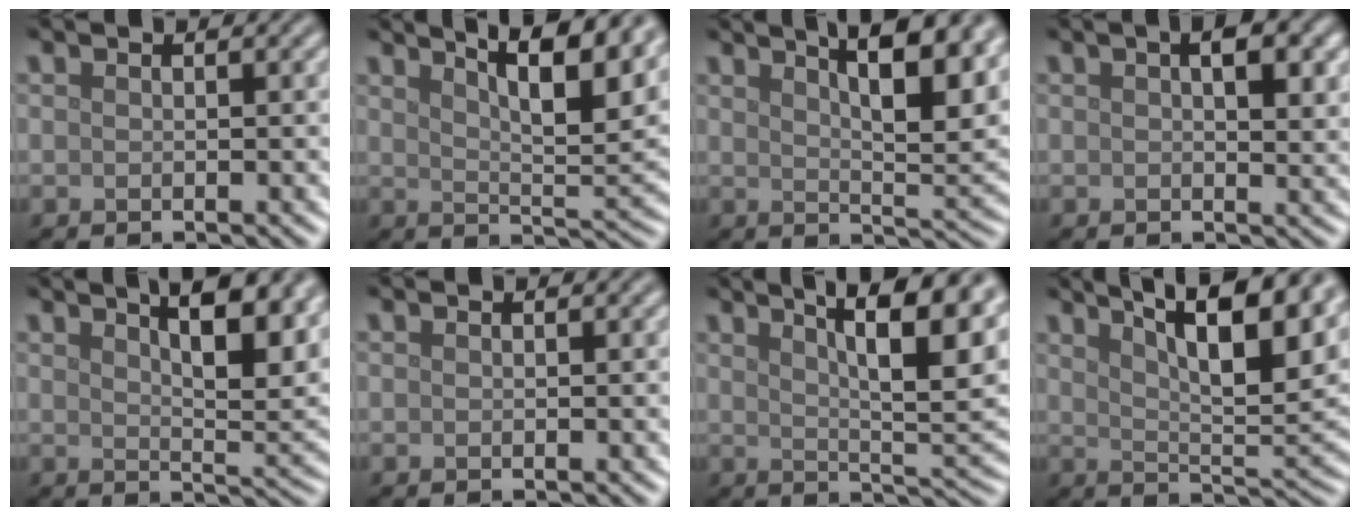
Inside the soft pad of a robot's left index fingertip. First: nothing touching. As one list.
[{"total": 10.5, "force": [6.8, 2.6, 7.6], "torque": [-0.082, 0.017, 0.085]}, {"total": 11.4, "force": [6.6, 3.3, 8.7], "torque": [-0.085, 0.025, 0.075]}, {"total": 3.5, "force": [1.2, 1.3, 3.0], "torque": [-0.040, 0.004, 0.018]}, {"total": 9.5, "force": [5.5, 2.9, 7.1], "torque": [-0.072, 0.020, 0.065]}, {"total": 0.0}, {"total": 13.7, "force": [6.9, 4.3, 11.0], "torque": [-0.120, 0.032, 0.081]}, {"total": 13.2, "force": [8.1, 3.6, 9.7], "torque": [-0.112, 0.020, 0.103]}]